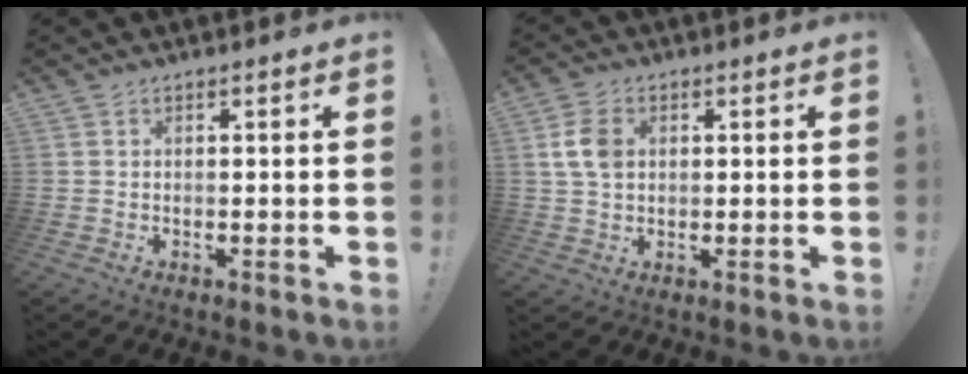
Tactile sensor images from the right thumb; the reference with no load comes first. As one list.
[{"total": 7.4, "force": [1.5, 5.2, 5.1], "torque": [-0.101, 0.002, 0.026]}]